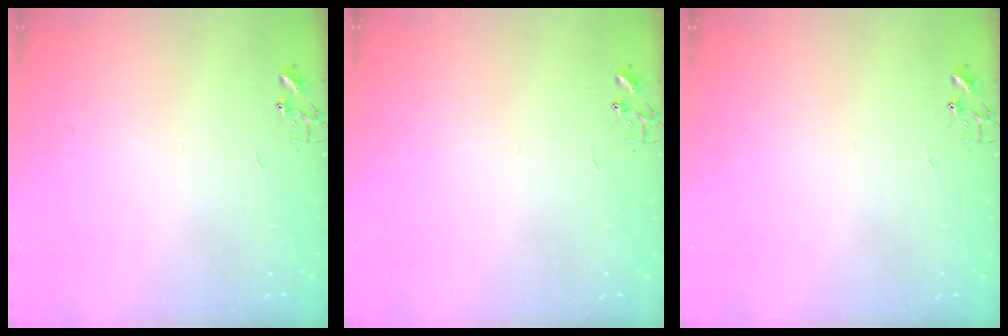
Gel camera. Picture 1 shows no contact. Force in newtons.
{"total": 0.0}
{"total": 0.0}